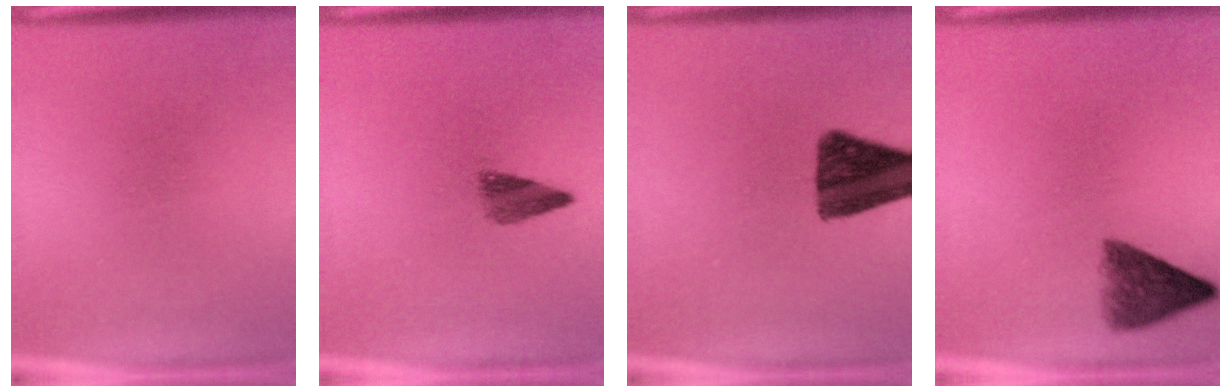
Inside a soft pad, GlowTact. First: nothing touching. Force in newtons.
{"total": 2.9}
{"total": 12.1}
{"total": 5.5}